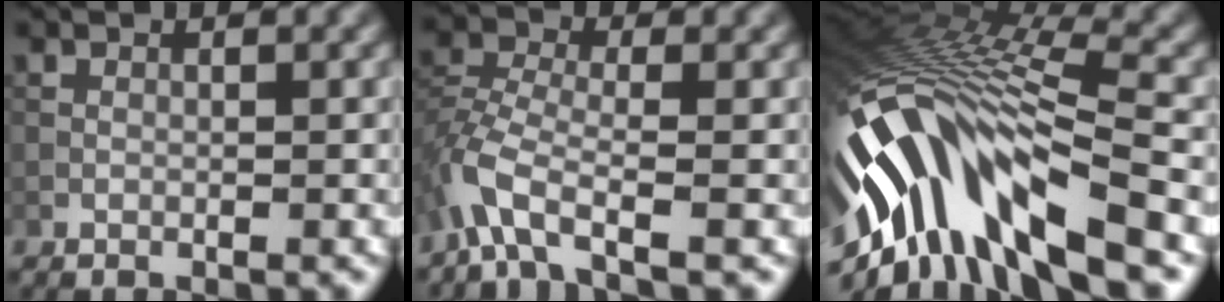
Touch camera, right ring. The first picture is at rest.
{"total": 4.3, "force": [-2.7, 1.7, 2.9], "torque": [-0.068, -0.004, -0.070]}
{"total": 14.4, "force": [-6.0, 4.6, 12.3], "torque": [-0.238, 0.019, -0.099]}